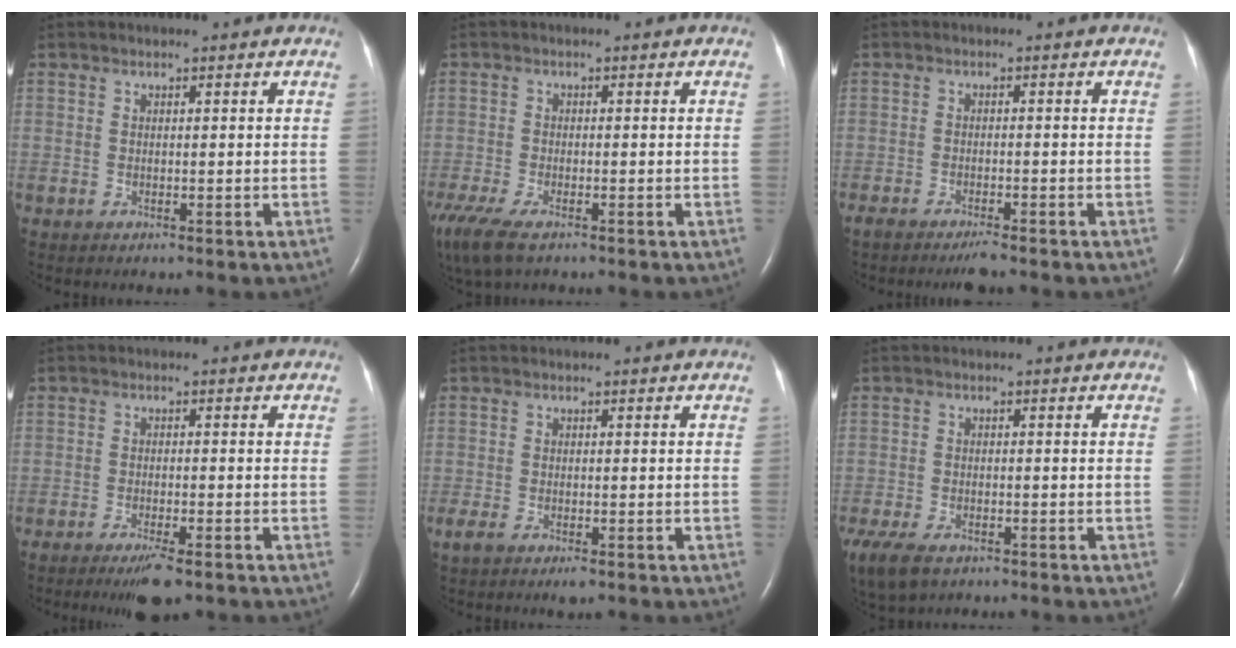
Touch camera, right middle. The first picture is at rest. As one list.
[{"total": 10.4, "force": [-7.0, 3.9, 6.6], "torque": [-0.154, -0.026, -0.118]}, {"total": 3.2, "force": [-2.6, 0.4, 1.8], "torque": [-0.030, -0.007, -0.039]}, {"total": 4.3, "force": [-2.9, 0.6, 3.1], "torque": [-0.053, -0.009, -0.045]}, {"total": 3.2, "force": [-2.1, 1.1, 2.2], "torque": [-0.048, -0.010, -0.032]}, {"total": 13.3, "force": [-8.1, 7.8, 7.0], "torque": [-0.203, -0.030, -0.121]}]